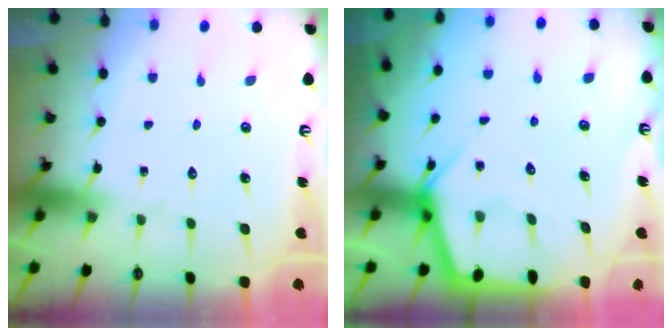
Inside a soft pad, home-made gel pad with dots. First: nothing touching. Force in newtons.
{"total": 4.5, "press": 4.5, "slide": 0.4}